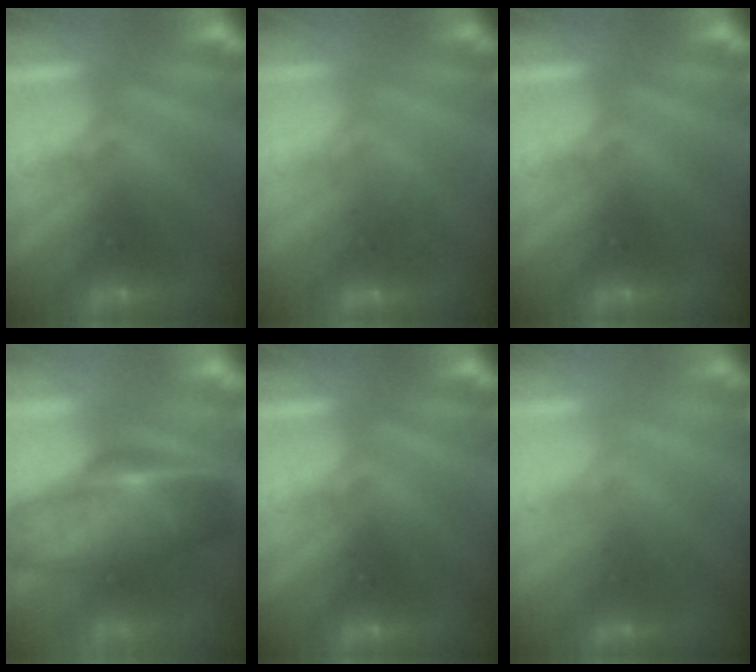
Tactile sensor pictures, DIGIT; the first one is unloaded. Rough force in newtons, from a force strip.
{"total": 2.7}
{"total": 0.0}
{"total": 7.1}
{"total": 0.0}
{"total": 2.2}